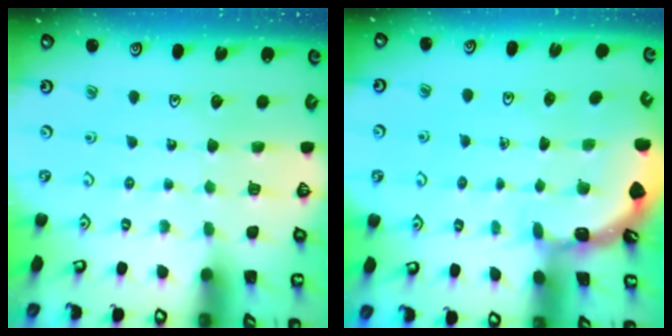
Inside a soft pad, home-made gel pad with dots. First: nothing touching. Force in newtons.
{"total": 1.6, "press": 1.6, "slide": 0.1}